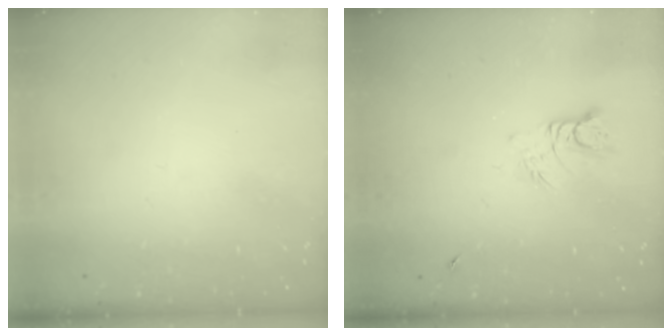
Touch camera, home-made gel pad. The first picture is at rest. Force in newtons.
{"total": 3.6, "press": 3.6, "slide": 0.3}